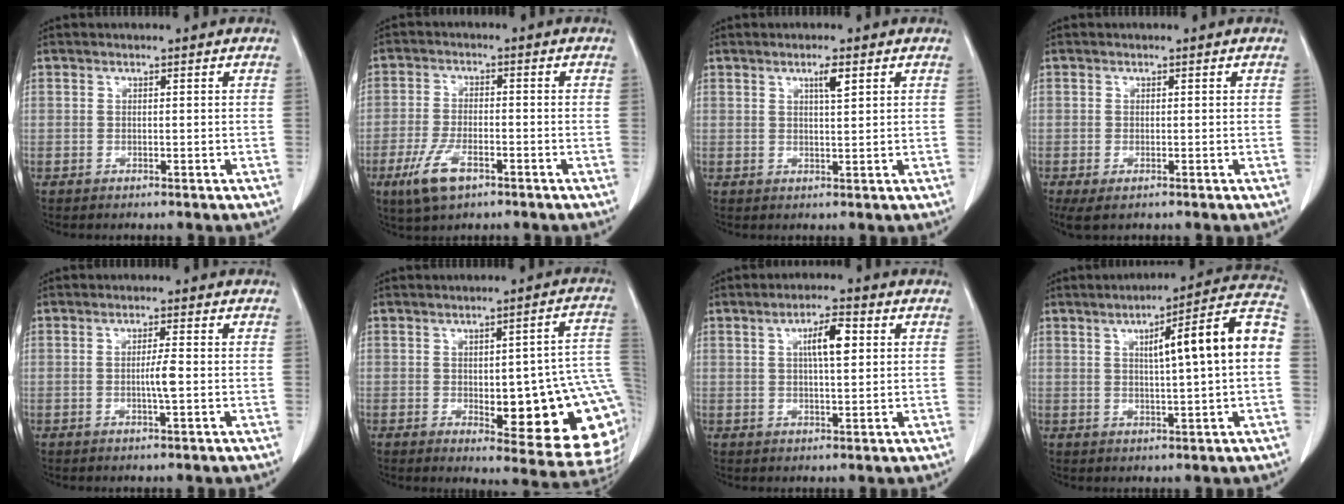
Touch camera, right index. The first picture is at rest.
{"total": 6.9, "force": [-3.8, 2.5, 5.2], "torque": [-0.113, -0.012, -0.067]}
{"total": 2.5, "force": [1.3, 0.2, 2.1], "torque": [-0.039, -0.002, 0.022]}
{"total": 3.1, "force": [-1.8, 1.1, 2.2], "torque": [-0.041, -0.010, -0.027]}
{"total": 2.5, "force": [-0.3, -0.2, 2.5], "torque": [-0.045, 0.000, -0.004]}
{"total": 20.0, "force": [-3.0, 5.4, 19.0], "torque": [-0.148, 0.020, -0.014]}
{"total": 5.4, "force": [1.5, 1.2, 5.0], "torque": [-0.089, 0.007, 0.025]}
{"total": 13.2, "force": [1.6, 0.4, 13.1], "torque": [-0.184, 0.030, 0.020]}